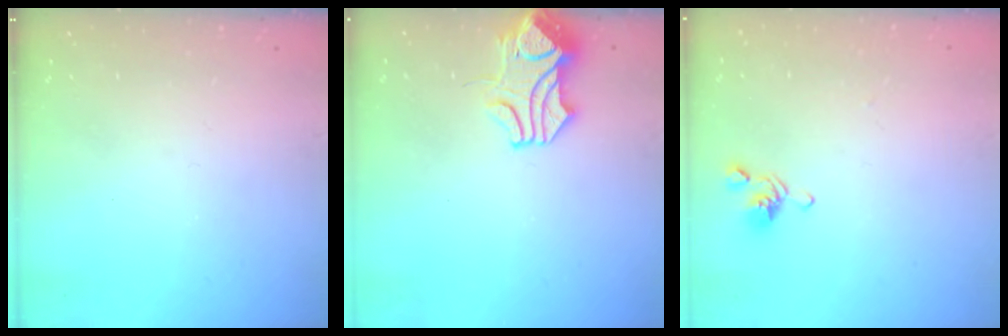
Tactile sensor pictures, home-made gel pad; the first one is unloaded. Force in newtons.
{"total": 1.6, "press": 1.5, "slide": 0.5}
{"total": 2.7, "press": 2.6, "slide": 0.6}